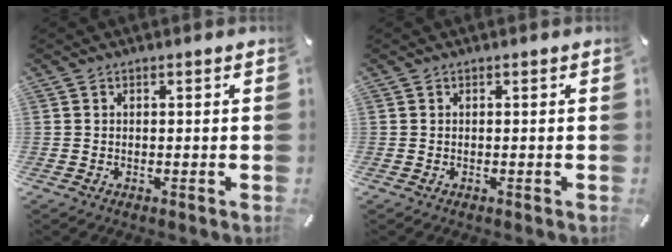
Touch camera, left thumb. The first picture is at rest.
{"total": 0.0}